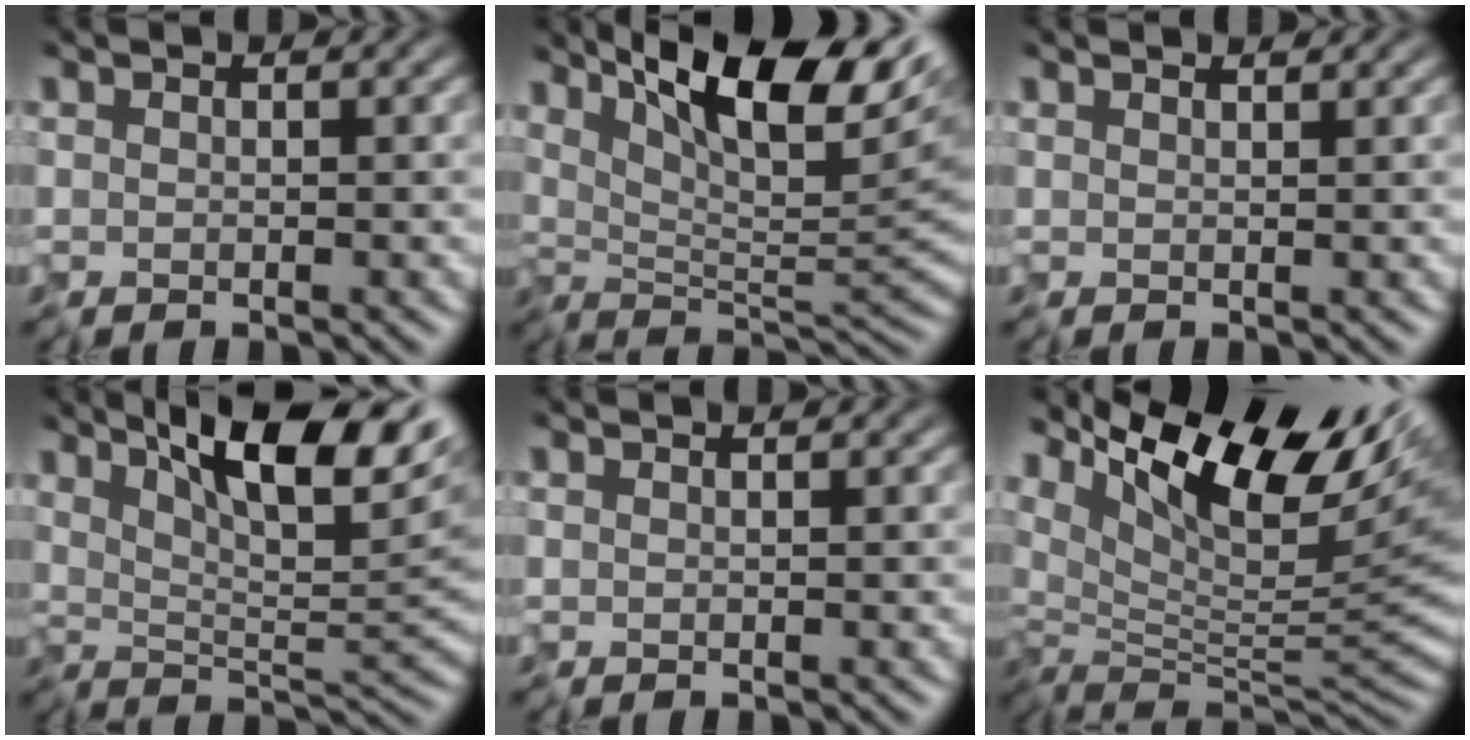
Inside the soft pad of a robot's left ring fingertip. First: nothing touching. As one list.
[{"total": 14.8, "force": [7.6, 5.7, 11.4], "torque": [-0.173, 0.022, 0.105]}, {"total": 2.0, "force": [1.6, 0.6, 1.1], "torque": [-0.008, 0.009, 0.003]}, {"total": 13.4, "force": [6.9, 4.6, 10.6], "torque": [-0.150, 0.011, 0.088]}, {"total": 0.5, "force": [0.4, 0.1, 0.2], "torque": [-0.003, 0.001, 0.002]}, {"total": 14.4, "force": [6.3, 6.5, 11.2], "torque": [-0.200, 0.024, 0.102]}]